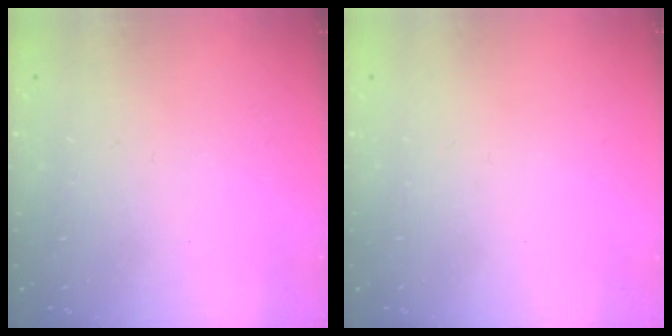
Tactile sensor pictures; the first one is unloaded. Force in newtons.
{"total": 0.0}